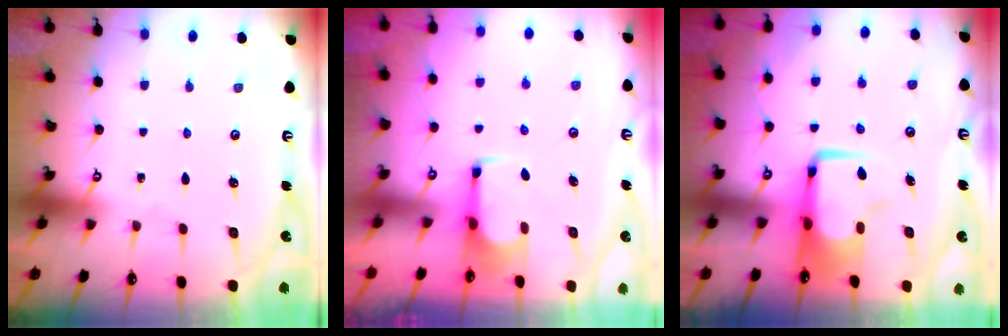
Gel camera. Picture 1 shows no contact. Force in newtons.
{"total": 6.0, "press": 6.0, "slide": 0.9}
{"total": 8.2, "press": 8.0, "slide": 1.5}